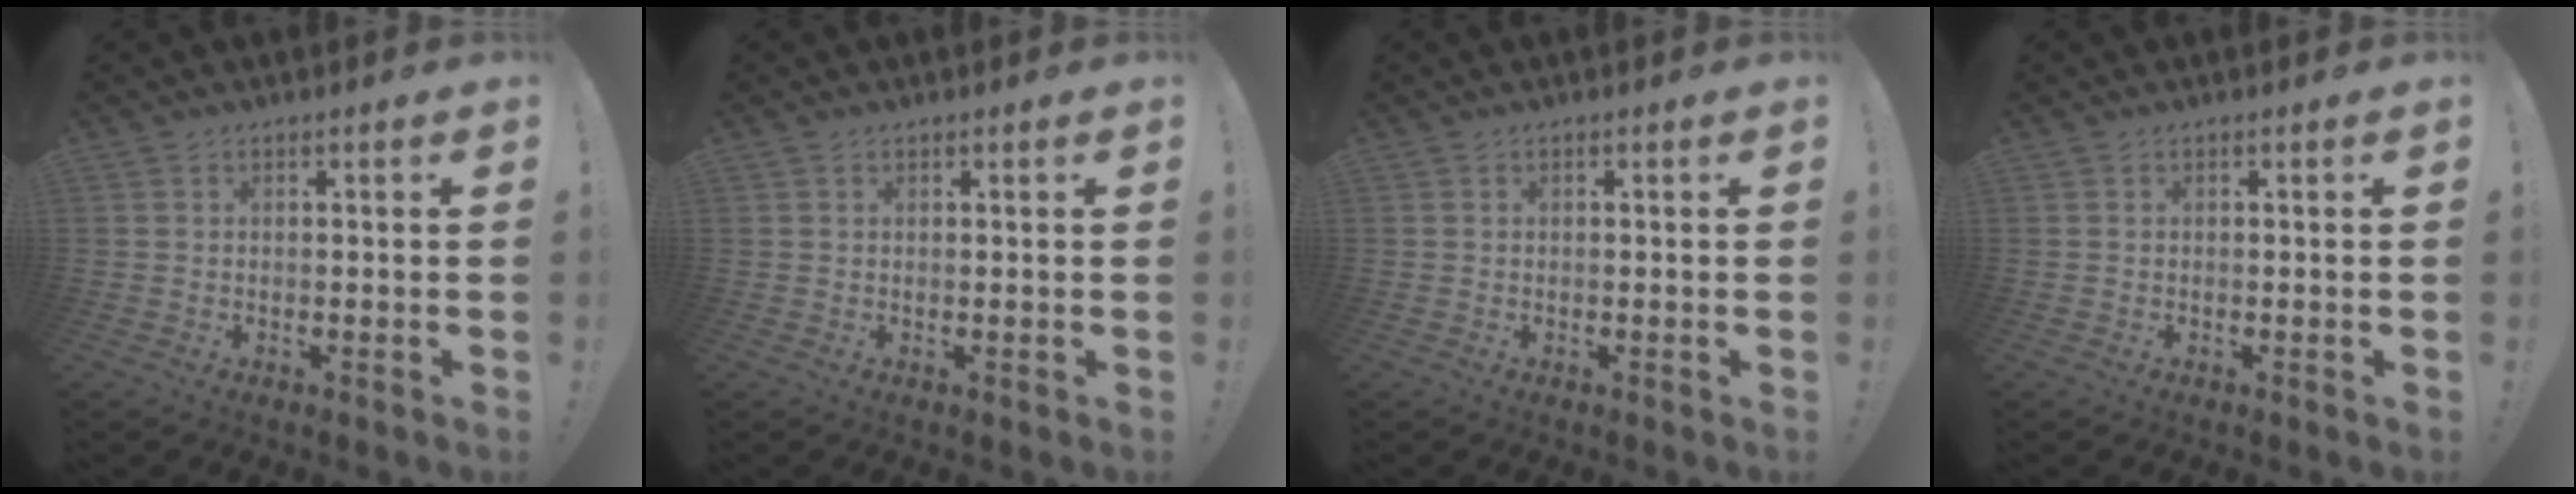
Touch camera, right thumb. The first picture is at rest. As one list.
[{"total": 0.5, "force": [0.4, 0.3, 0.2], "torque": [-0.003, 0.000, 0.009]}, {"total": 0.0}, {"total": 0.0}]